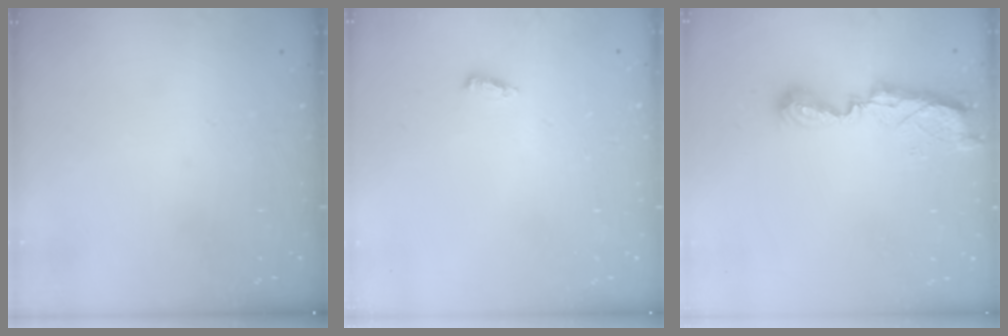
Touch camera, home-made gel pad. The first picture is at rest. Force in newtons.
{"total": 2.7, "press": 2.5, "slide": 1.0}
{"total": 8.8, "press": 8.7, "slide": 0.4}